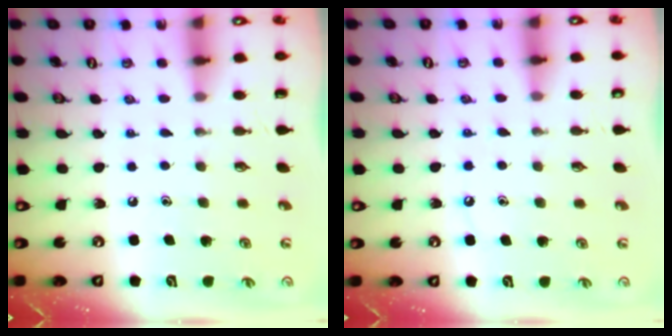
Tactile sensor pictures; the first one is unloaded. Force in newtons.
{"total": 4.4, "press": 4.4, "slide": 0.5}